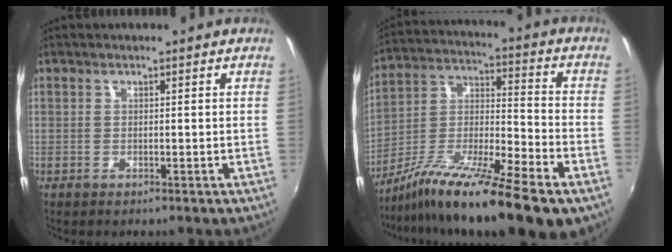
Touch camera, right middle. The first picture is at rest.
{"total": 21.2, "force": [-13.7, 3.1, 15.8], "torque": [-0.268, -0.028, -0.244]}